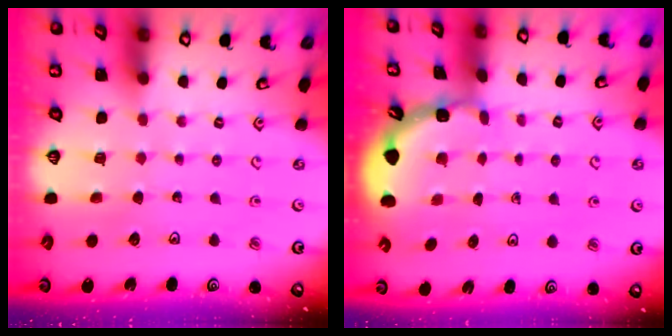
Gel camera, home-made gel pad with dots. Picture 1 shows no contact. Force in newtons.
{"total": 2.2, "press": 2.2, "slide": 0.1}